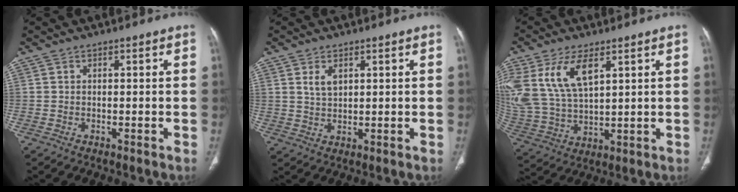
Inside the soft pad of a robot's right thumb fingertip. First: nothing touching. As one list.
[{"total": 3.4, "force": [1.6, 2.0, 2.3], "torque": [-0.039, -0.009, 0.036]}, {"total": 15.6, "force": [6.8, 7.9, 11.6], "torque": [-0.243, -0.017, 0.145]}]